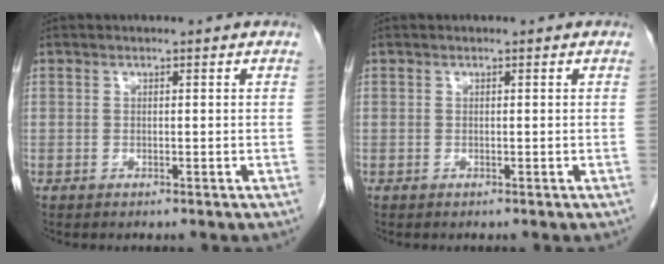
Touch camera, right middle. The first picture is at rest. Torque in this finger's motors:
{"motor_torque": [0.00, 0.00, 0.00, 0.00]}